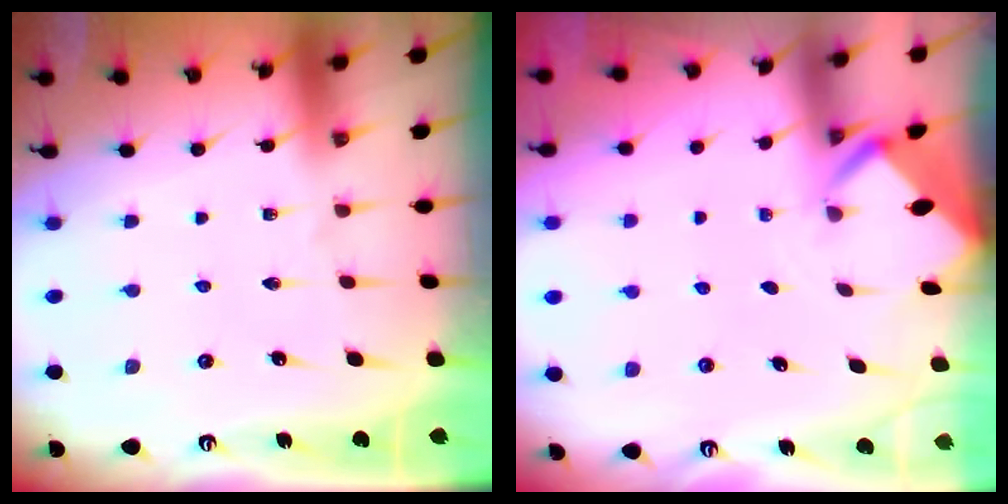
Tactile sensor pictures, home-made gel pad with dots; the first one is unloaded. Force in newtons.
{"total": 2.1, "press": 2.1, "slide": 0.0}